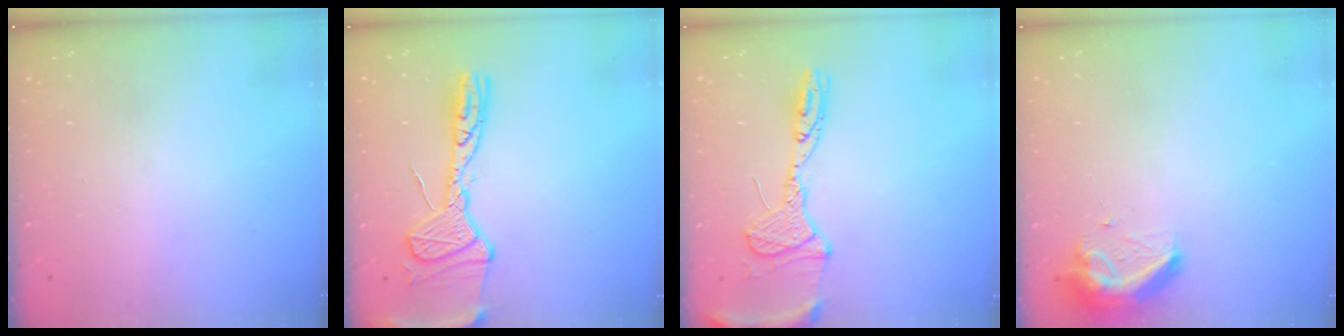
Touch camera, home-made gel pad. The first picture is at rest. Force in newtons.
{"total": 16.8, "press": 16.7, "slide": 1.7}
{"total": 15.5, "press": 15.4, "slide": 1.2}
{"total": 10.1, "press": 10.1, "slide": 0.9}